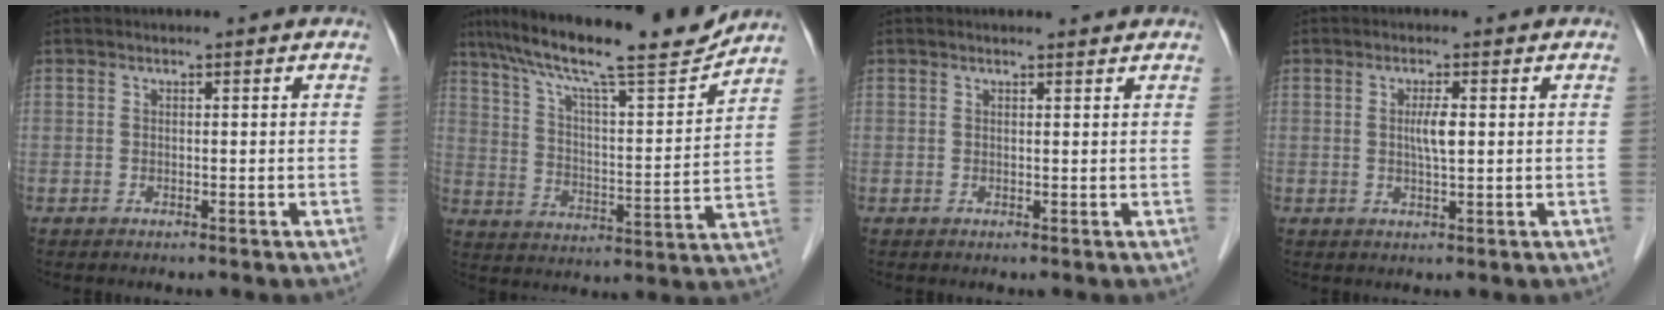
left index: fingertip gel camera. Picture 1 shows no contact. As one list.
[{"total": 18.4, "force": [15.8, 0.9, 9.3], "torque": [-0.162, 0.003, 0.246]}, {"total": 1.1, "force": [1.1, 0.1, 0.2], "torque": [-0.011, 0.000, 0.010]}, {"total": 2.6, "force": [0.0, 0.2, 2.6], "torque": [-0.048, -0.005, -0.002]}]